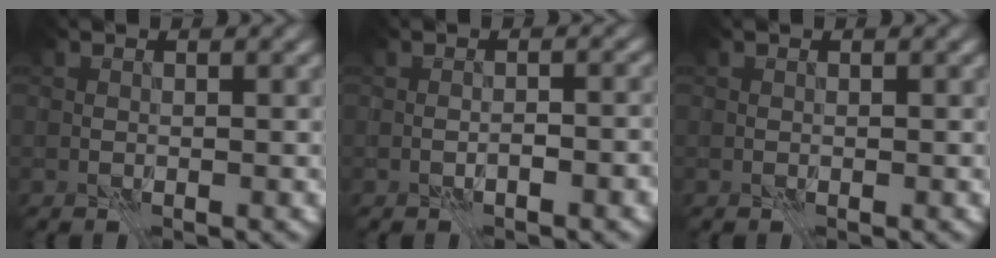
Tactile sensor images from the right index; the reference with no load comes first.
{"total": 1.8, "force": [-0.9, 0.4, 1.5], "torque": [-0.026, 0.006, -0.017]}
{"total": 0.0}